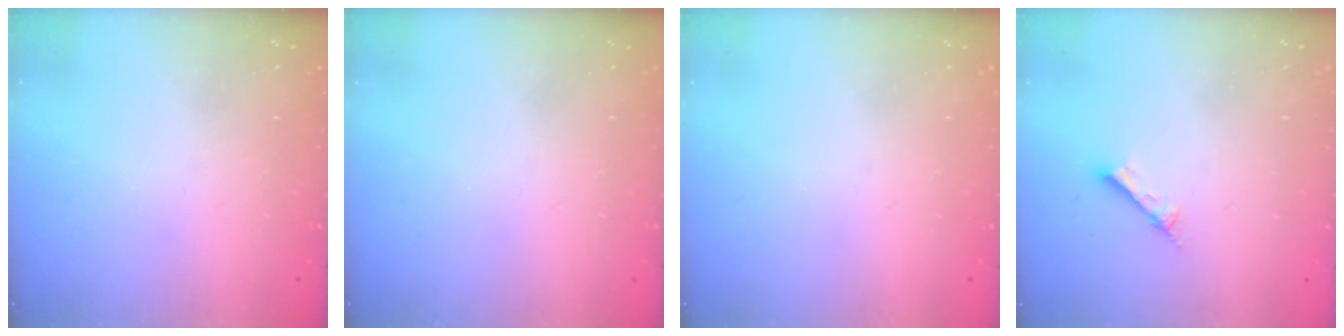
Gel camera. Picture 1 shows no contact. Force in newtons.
{"total": 0.0}
{"total": 0.0}
{"total": 2.6, "press": 2.6, "slide": 0.1}